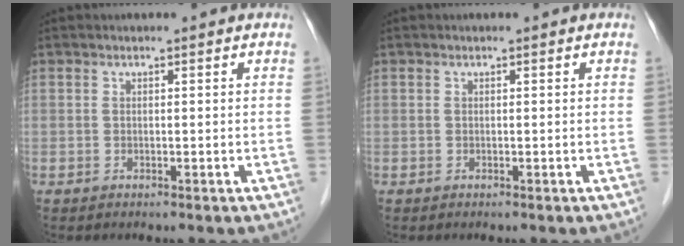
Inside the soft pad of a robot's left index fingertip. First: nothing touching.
{"total": 0.0}